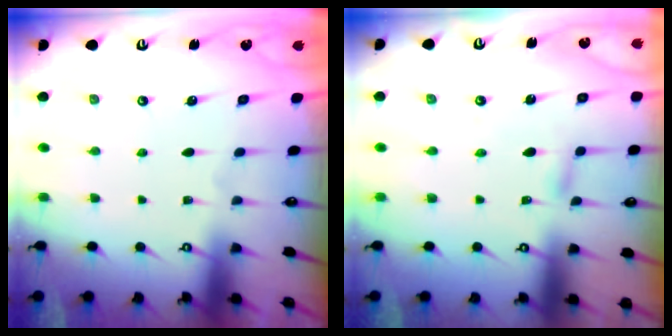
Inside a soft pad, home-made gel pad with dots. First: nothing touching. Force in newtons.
{"total": 3.0, "press": 2.9, "slide": 0.4}